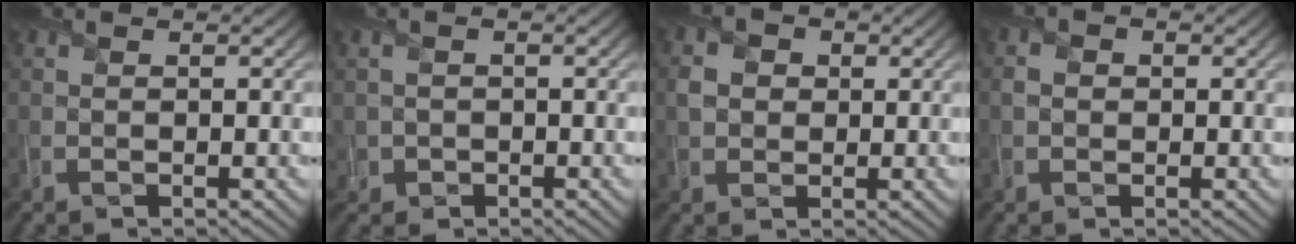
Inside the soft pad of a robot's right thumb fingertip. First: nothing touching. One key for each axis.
{"total": 1.4, "fx": -0.6, "fy": 1.2, "fz": 0.0, "tx": 0.000, "ty": -0.008, "tz": -0.012}
{"total": 2.6, "fx": 0.1, "fy": 2.4, "fz": 1.2, "tx": -0.032, "ty": 0.001, "tz": -0.002}
{"total": 1.2, "fx": -0.3, "fy": 1.0, "fz": 0.6, "tx": -0.014, "ty": -0.001, "tz": -0.008}